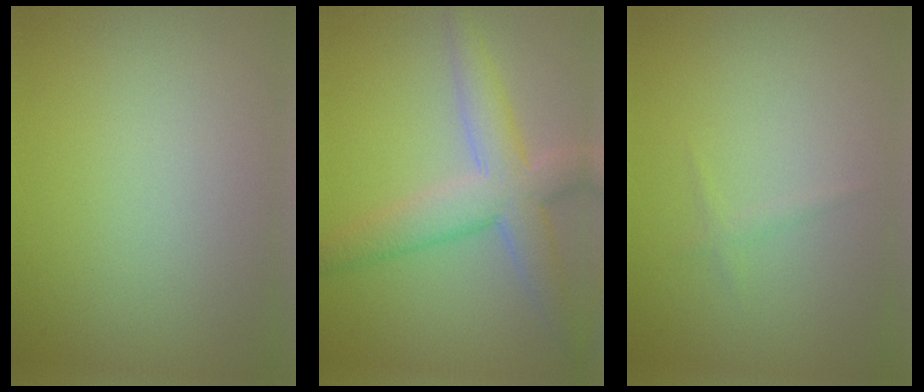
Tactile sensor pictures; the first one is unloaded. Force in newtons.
{"total": 5.7, "press": 5.7, "slide": 0.2}
{"total": 0.6, "press": 0.6, "slide": 0.1}